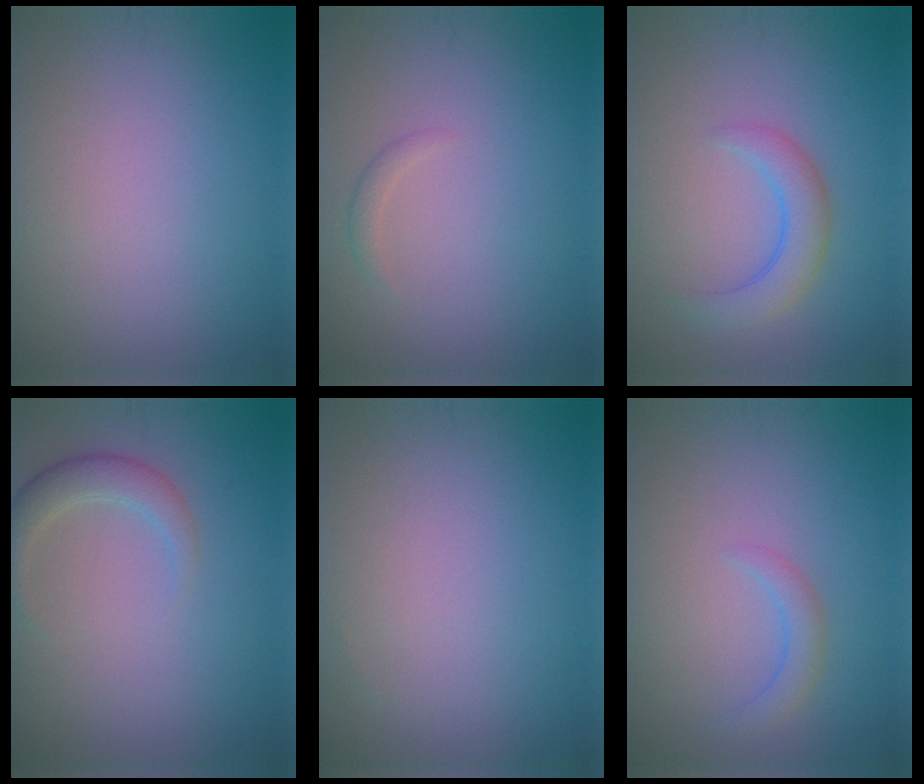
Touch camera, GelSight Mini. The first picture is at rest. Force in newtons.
{"total": 0.8, "press": 0.8, "slide": 0.1}
{"total": 2.9, "press": 2.9, "slide": 0.3}
{"total": 2.4, "press": 2.4, "slide": 0.2}
{"total": 0.0}
{"total": 1.6, "press": 1.6, "slide": 0.2}